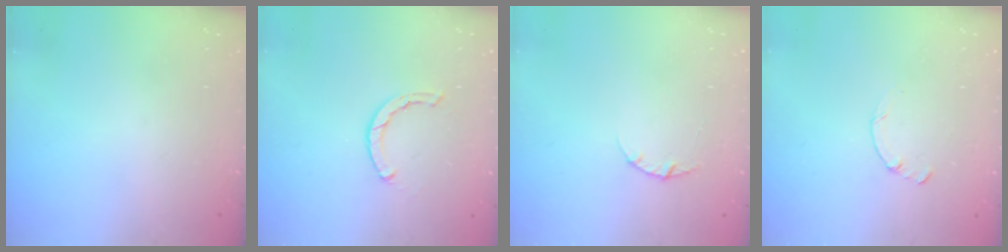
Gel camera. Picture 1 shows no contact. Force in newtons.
{"total": 2.1, "press": 2.1, "slide": 0.2}
{"total": 2.8, "press": 2.8, "slide": 0.4}
{"total": 0.0}